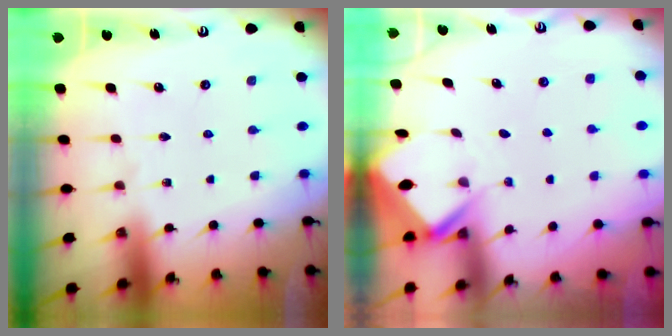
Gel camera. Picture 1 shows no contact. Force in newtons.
{"total": 2.6, "press": 2.6, "slide": 0.1}